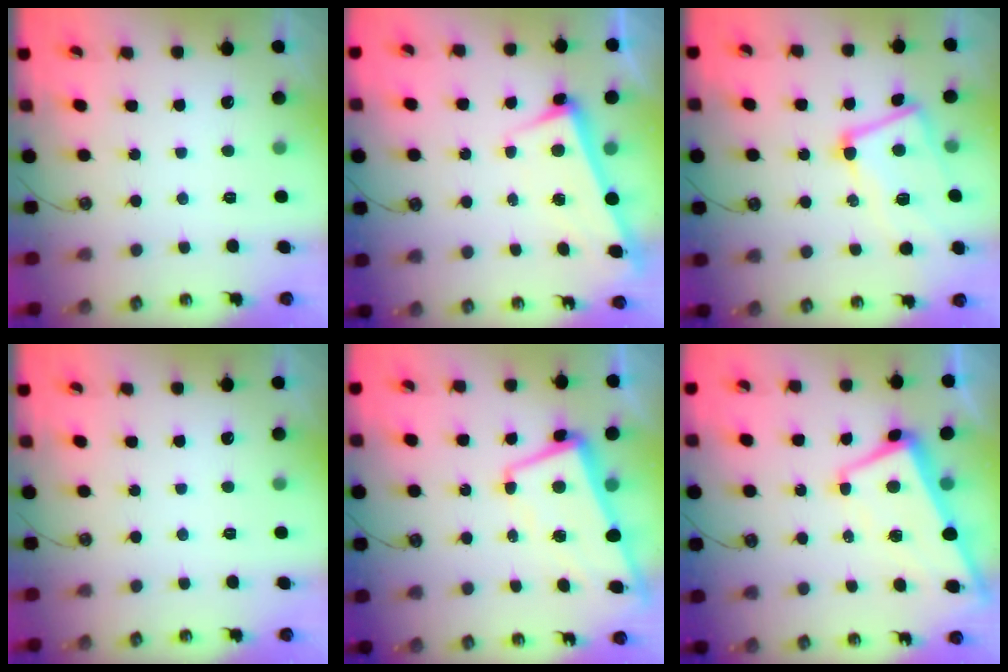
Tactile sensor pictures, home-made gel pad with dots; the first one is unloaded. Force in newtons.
{"total": 2.6, "press": 2.5, "slide": 0.7}
{"total": 7.5, "press": 7.5, "slide": 0.8}
{"total": 0.0}
{"total": 1.8, "press": 1.3, "slide": 1.2}
{"total": 1.6, "press": 1.2, "slide": 1.1}